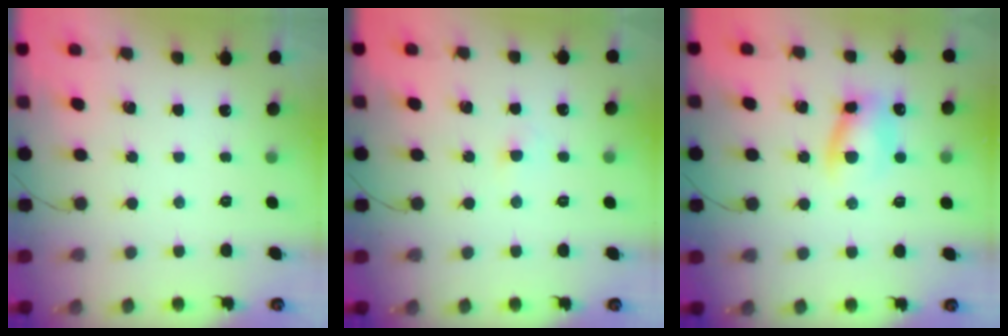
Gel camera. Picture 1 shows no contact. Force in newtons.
{"total": 2.1, "press": 2.0, "slide": 0.7}
{"total": 9.0, "press": 8.9, "slide": 1.4}